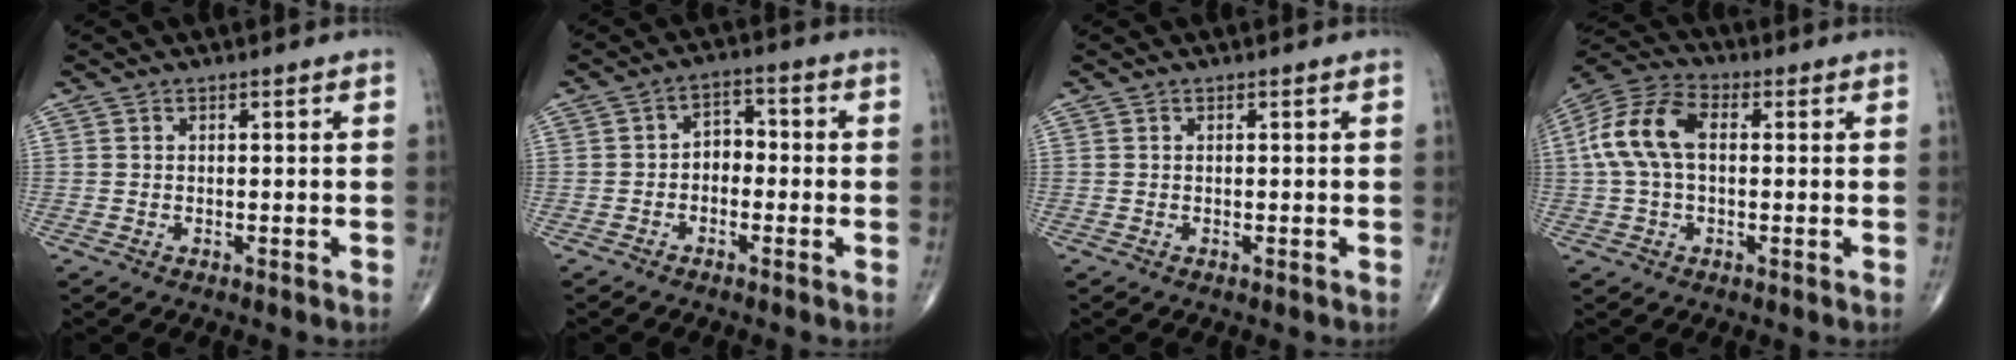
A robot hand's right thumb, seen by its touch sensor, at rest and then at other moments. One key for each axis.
{"total": 4.2, "fx": -1.1, "fy": 3.1, "fz": 2.7, "tx": -0.022, "ty": 0.027, "tz": -0.032}
{"total": 0.0}
{"total": 12.0, "fx": 1.2, "fy": 7.2, "fz": 9.5, "tx": -0.203, "ty": 0.033, "tz": 0.015}